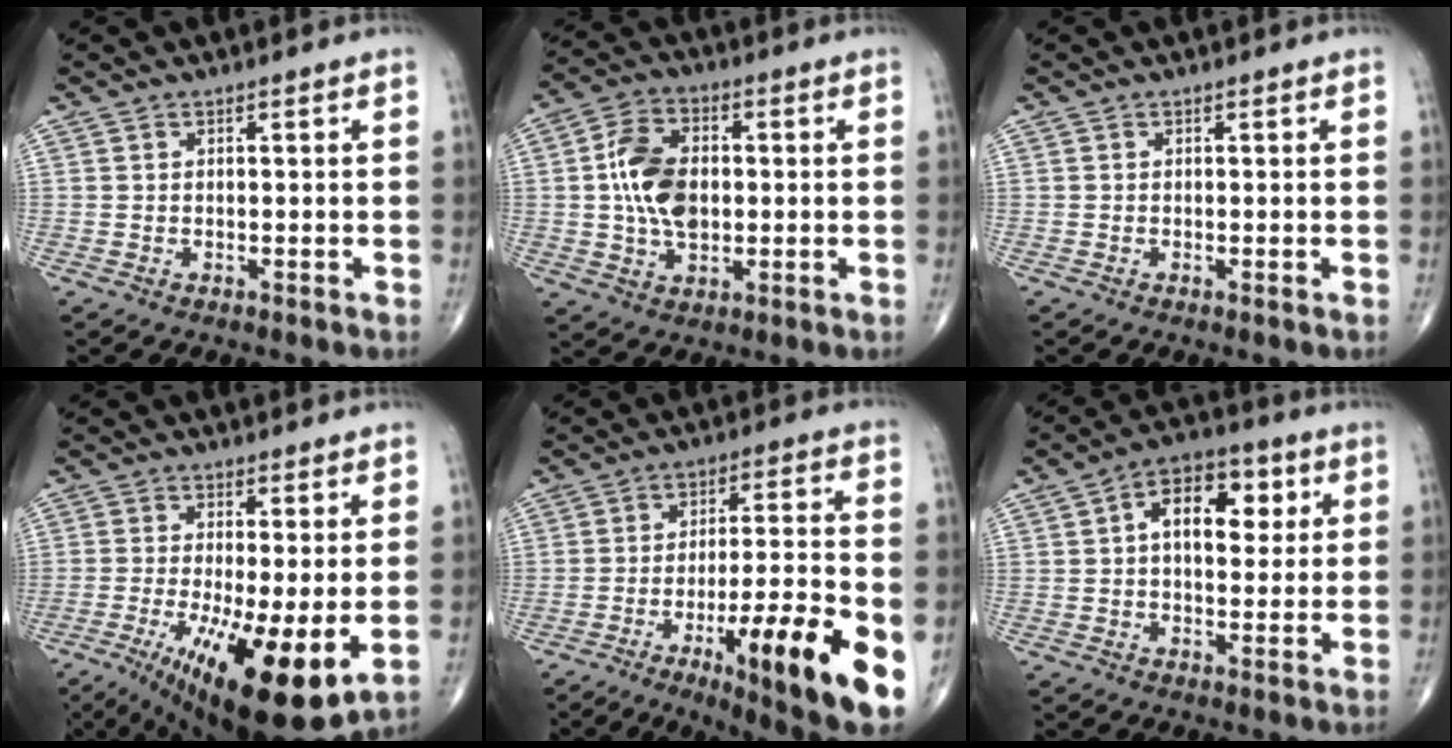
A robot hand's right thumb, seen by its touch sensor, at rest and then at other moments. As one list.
[{"total": 11.5, "force": [0.4, 7.3, 8.8], "torque": [-0.149, 0.009, 0.006]}, {"total": 0.0}, {"total": 17.2, "force": [-4.6, 4.8, 15.8], "torque": [-0.257, -0.030, -0.058]}, {"total": 20.3, "force": [-7.6, 3.8, 18.4], "torque": [-0.251, 0.008, -0.105]}, {"total": 11.6, "force": [2.7, 7.0, 8.9], "torque": [-0.102, 0.013, 0.033]}]